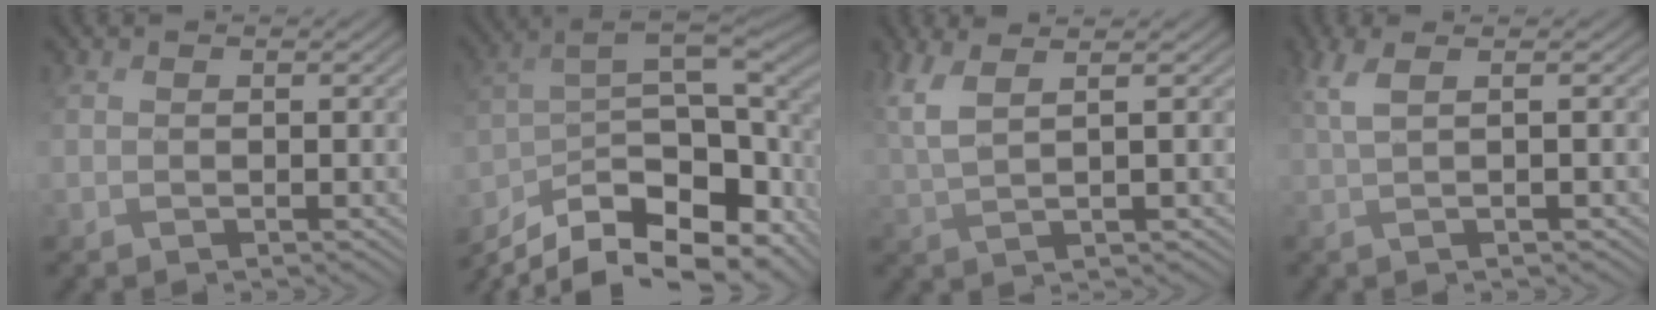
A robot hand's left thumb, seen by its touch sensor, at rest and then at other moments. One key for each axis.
{"total": 17.3, "fx": -11.8, "fy": 6.1, "fz": 11.1, "tx": -0.258, "ty": -0.027, "tz": -0.178}
{"total": 5.9, "fx": 2.6, "fy": 1.5, "fz": 5.1, "tx": -0.105, "ty": 0.017, "tz": 0.053}
{"total": 4.6, "fx": 1.1, "fy": 0.9, "fz": 4.3, "tx": -0.078, "ty": 0.016, "tz": 0.014}